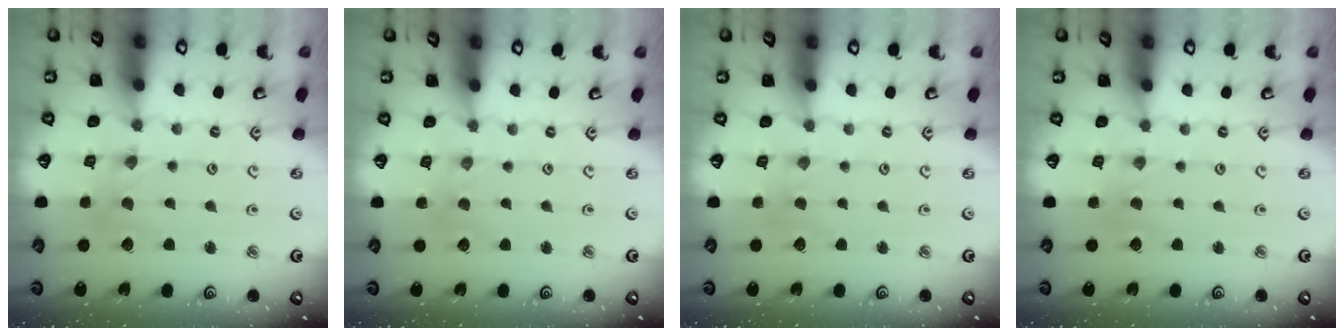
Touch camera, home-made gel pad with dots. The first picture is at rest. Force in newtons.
{"total": 0.8, "press": 0.8, "slide": 0.2}
{"total": 0.0}
{"total": 0.0}